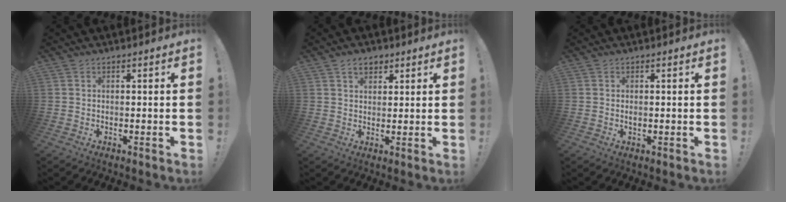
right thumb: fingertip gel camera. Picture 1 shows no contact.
{"total": 4.4, "force": [2.6, 2.9, 2.2], "torque": [-0.023, -0.007, 0.044]}
{"total": 0.8, "force": [-0.1, 0.4, 0.7], "torque": [-0.007, -0.001, -0.003]}